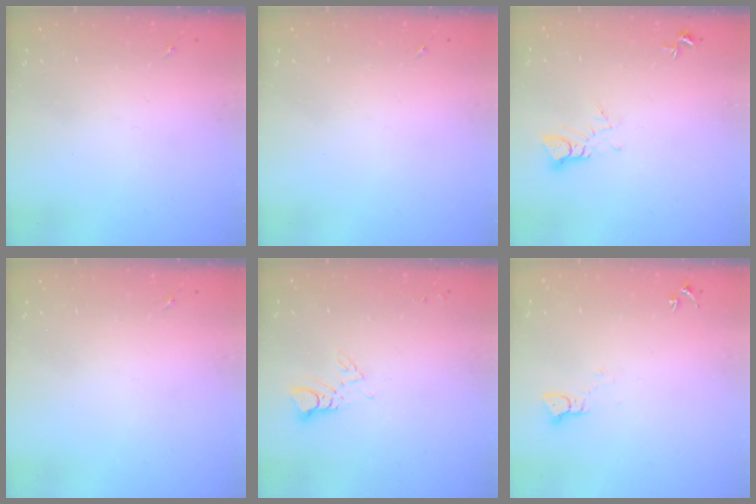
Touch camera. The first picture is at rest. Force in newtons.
{"total": 0.0}
{"total": 3.8, "press": 3.8, "slide": 0.4}
{"total": 0.0}
{"total": 3.8, "press": 3.7, "slide": 0.3}
{"total": 2.4, "press": 2.4, "slide": 0.2}